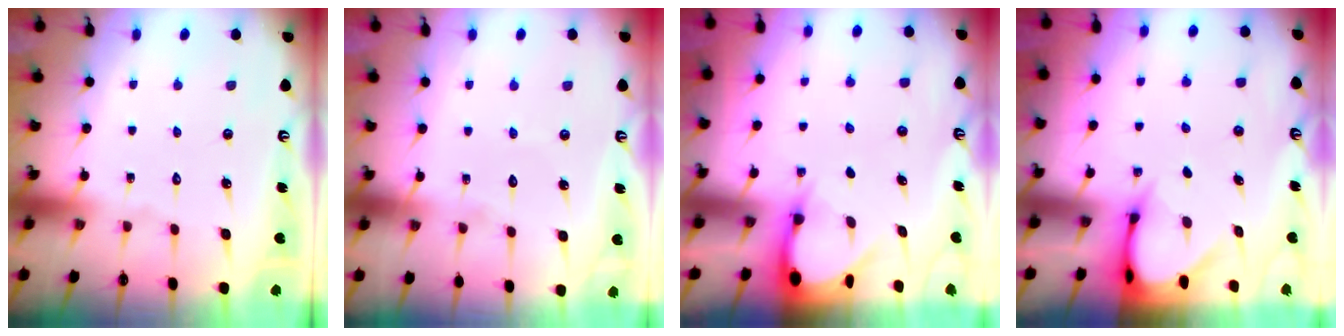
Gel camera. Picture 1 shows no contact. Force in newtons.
{"total": 2.3, "press": 2.3, "slide": 0.2}
{"total": 3.3, "press": 3.3, "slide": 0.2}
{"total": 3.5, "press": 3.4, "slide": 0.3}